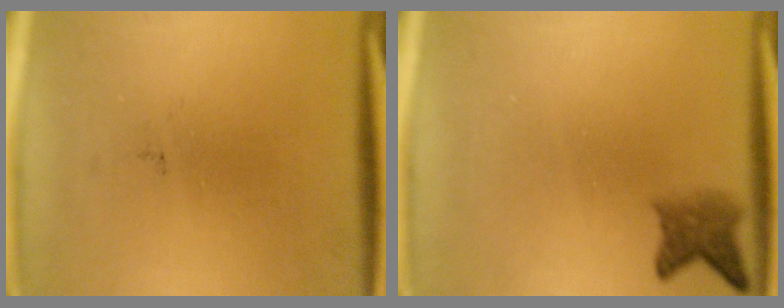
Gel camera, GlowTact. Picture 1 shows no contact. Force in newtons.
{"total": 2.9}